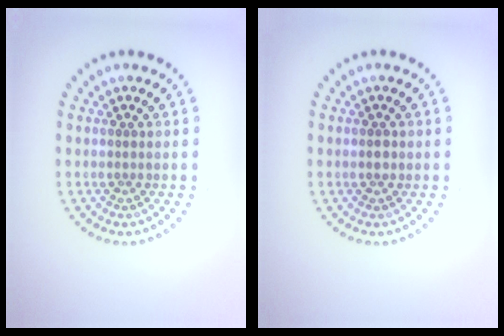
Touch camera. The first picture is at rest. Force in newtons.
{"total": 0.9, "press": 0.9, "slide": 0.1}